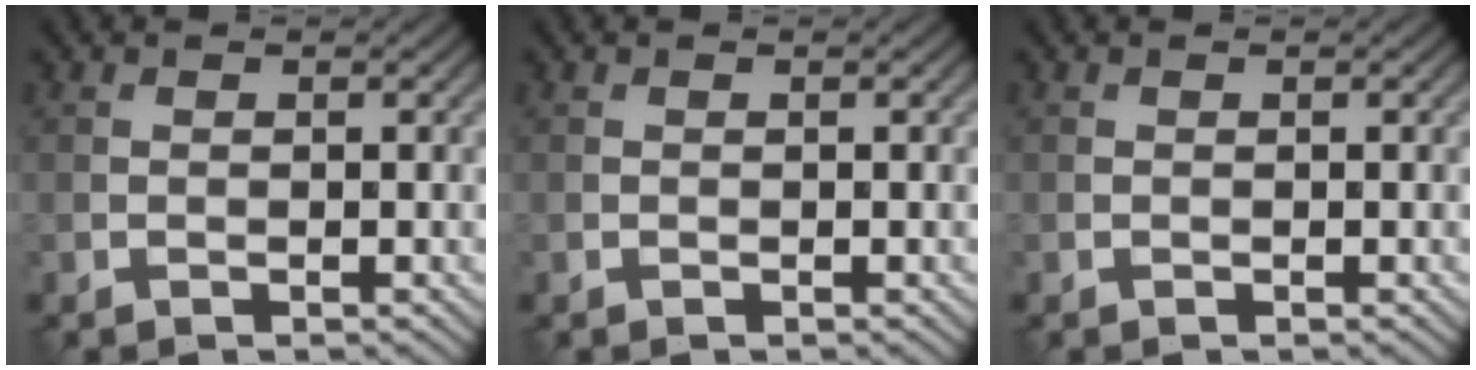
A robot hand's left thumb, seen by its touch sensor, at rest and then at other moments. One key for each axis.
{"total": 0.0}
{"total": 0.0}